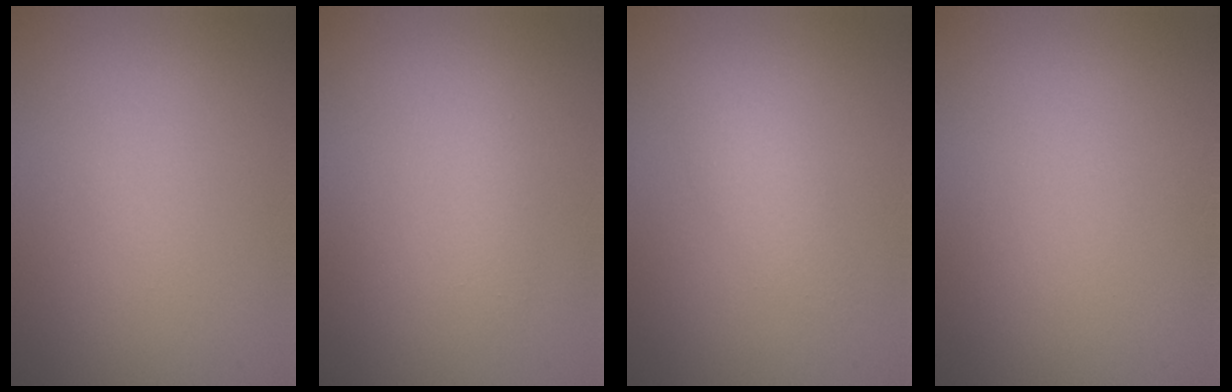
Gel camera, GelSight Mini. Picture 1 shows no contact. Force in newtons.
{"total": 0.8, "press": 0.8, "slide": 0.0}
{"total": 1.8, "press": 1.8, "slide": 0.1}
{"total": 0.0}